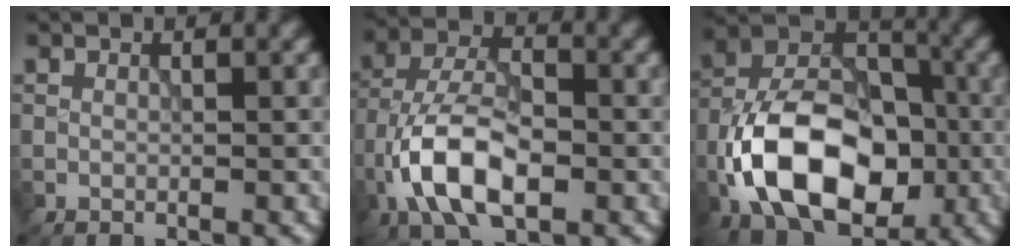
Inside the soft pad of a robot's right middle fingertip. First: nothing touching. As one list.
[{"total": 9.3, "force": [-3.3, 4.7, 7.3], "torque": [-0.151, 0.003, -0.075]}, {"total": 13.4, "force": [-4.3, 8.4, 9.5], "torque": [-0.172, 0.004, -0.092]}]